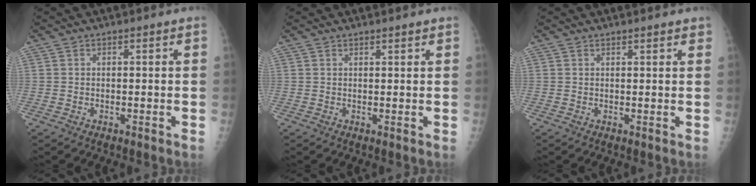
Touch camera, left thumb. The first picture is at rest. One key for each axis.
{"total": 1.0, "fx": 0.9, "fy": 0.2, "fz": 0.4, "tx": -0.003, "ty": -0.004, "tz": 0.014}
{"total": 1.7, "fx": 1.5, "fy": 0.5, "fz": 0.8, "tx": -0.002, "ty": -0.001, "tz": 0.017}